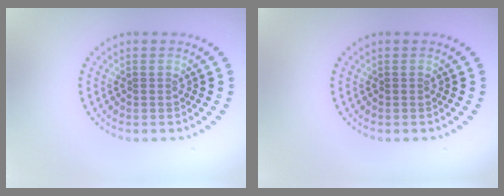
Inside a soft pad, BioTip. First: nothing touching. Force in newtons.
{"total": 0.0}